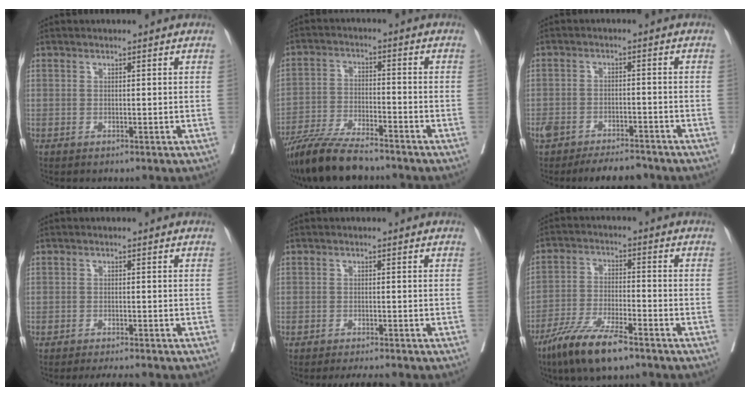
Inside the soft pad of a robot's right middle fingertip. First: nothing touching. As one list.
[{"total": 11.7, "force": [-10.0, 1.7, 6.0], "torque": [-0.106, -0.025, -0.177]}, {"total": 8.2, "force": [-7.2, 2.5, 3.0], "torque": [-0.048, 0.002, -0.109]}, {"total": 4.2, "force": [-3.9, 0.2, 1.7], "torque": [-0.017, -0.009, -0.057]}, {"total": 4.2, "force": [-3.9, 0.2, 1.6], "torque": [-0.016, -0.009, -0.057]}, {"total": 10.3, "force": [-7.4, 1.6, 6.9], "torque": [-0.136, -0.023, -0.139]}]